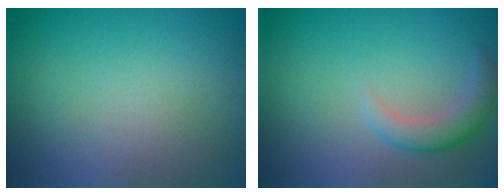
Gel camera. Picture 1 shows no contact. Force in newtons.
{"total": 2.5, "press": 2.5, "slide": 0.3}